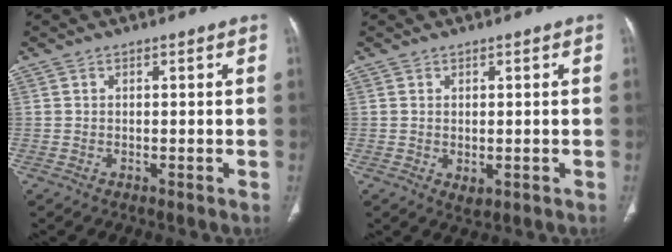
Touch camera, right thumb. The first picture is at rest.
{"total": 1.8, "force": [-0.3, 1.3, 1.3], "torque": [-0.018, -0.003, 0.002]}